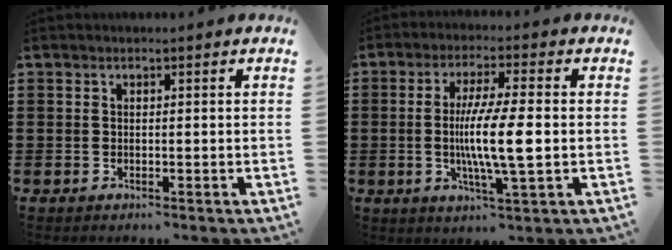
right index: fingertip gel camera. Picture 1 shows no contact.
{"total": 9.3, "force": [-0.7, 1.0, 9.3], "torque": [-0.164, -0.005, -0.016]}